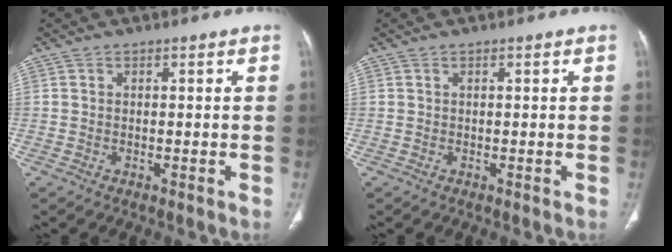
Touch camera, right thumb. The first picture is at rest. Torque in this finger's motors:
{"motor_torque": [0.08, 0.08, -0.23, -0.04, 0.04]}